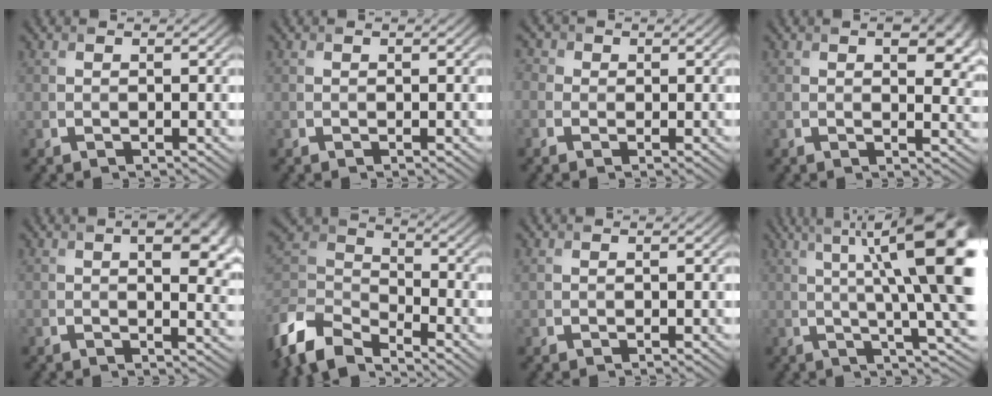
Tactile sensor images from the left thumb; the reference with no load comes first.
{"total": 0.0}
{"total": 2.9, "force": [-0.1, 2.7, 1.0], "torque": [-0.029, 0.009, -0.013]}
{"total": 6.2, "force": [2.3, 3.0, 4.9], "torque": [-0.061, -0.006, 0.034]}
{"total": 7.7, "force": [2.4, 3.5, 6.4], "torque": [-0.085, 0.002, 0.035]}
{"total": 9.5, "force": [-7.0, 4.4, 4.8], "torque": [-0.115, -0.009, -0.155]}
{"total": 0.8, "force": [0.4, 0.7, 0.3], "torque": [-0.008, 0.001, 0.008]}
{"total": 15.7, "force": [3.8, 3.3, 14.9], "torque": [-0.206, 0.017, 0.065]}